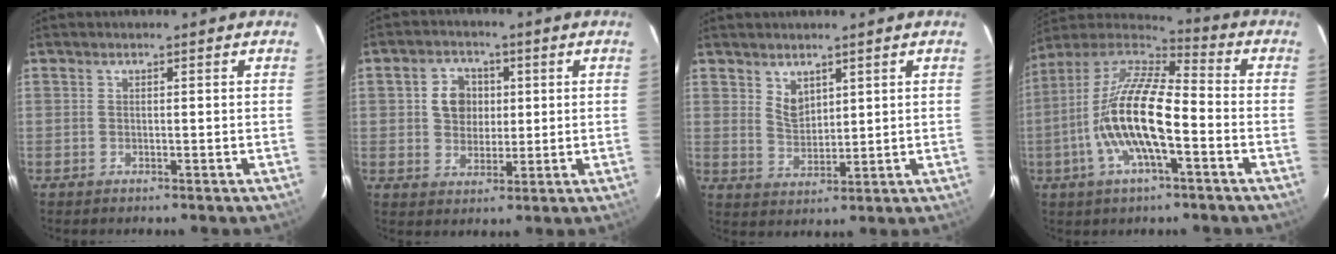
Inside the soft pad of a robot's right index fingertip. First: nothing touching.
{"total": 6.4, "force": [1.1, 5.6, 3.0], "torque": [-0.056, 0.019, 0.024]}
{"total": 4.2, "force": [2.8, 2.4, 1.9], "torque": [-0.028, 0.000, 0.056]}
{"total": 17.5, "force": [-4.7, 5.2, 16.0], "torque": [-0.308, -0.008, -0.096]}